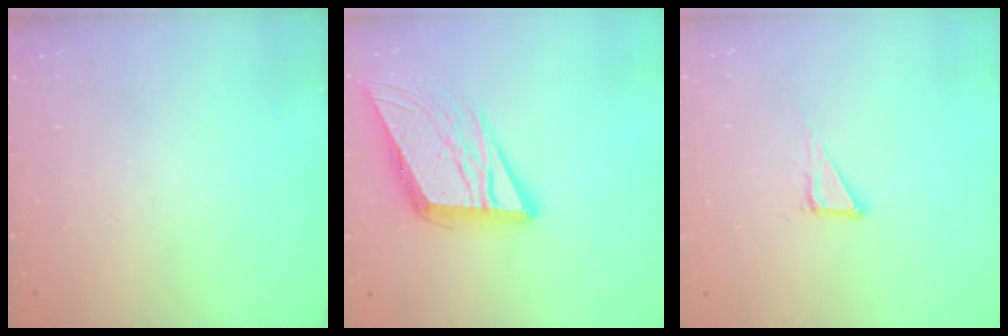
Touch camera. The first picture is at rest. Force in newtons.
{"total": 15.2, "press": 15.0, "slide": 2.6}
{"total": 4.7, "press": 4.7, "slide": 0.2}